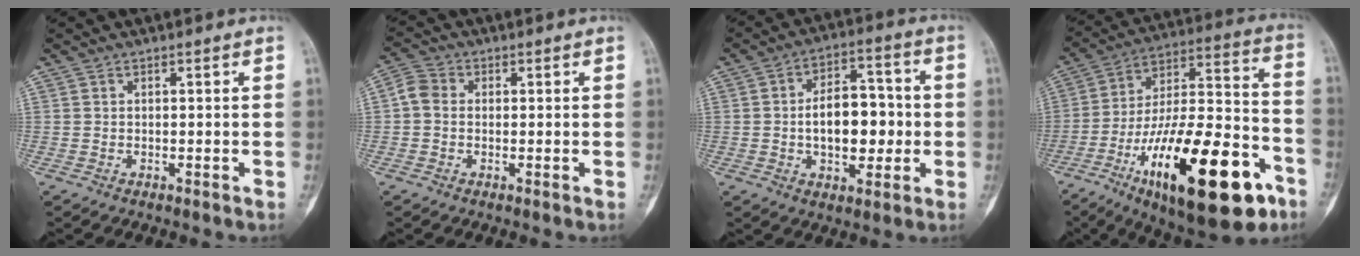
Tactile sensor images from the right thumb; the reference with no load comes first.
{"total": 4.0, "force": [0.1, 3.3, 2.2], "torque": [-0.041, 0.012, -0.006]}
{"total": 13.2, "force": [-0.9, 7.8, 10.6], "torque": [-0.132, 0.025, -0.012]}
{"total": 30.8, "force": [-14.1, 10.9, 25.1], "torque": [-0.401, 0.067, -0.217]}